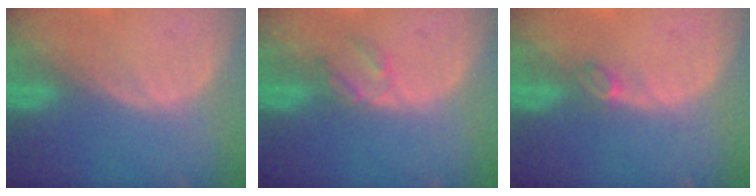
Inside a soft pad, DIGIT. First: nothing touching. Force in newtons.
{"total": 2.5, "press": 2.5, "slide": 0.3}
{"total": 1.7, "press": 1.7, "slide": 0.4}